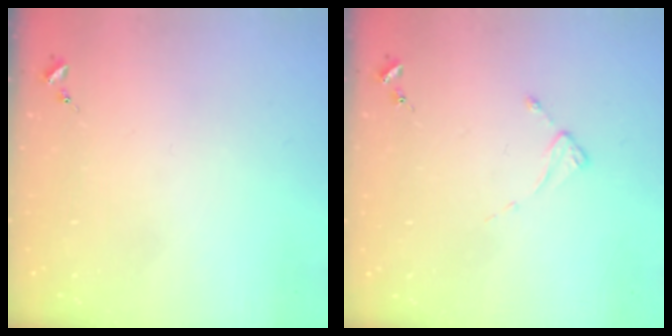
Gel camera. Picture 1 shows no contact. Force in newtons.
{"total": 2.4, "press": 2.4, "slide": 0.3}